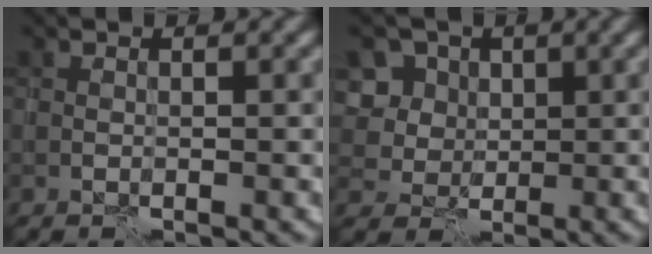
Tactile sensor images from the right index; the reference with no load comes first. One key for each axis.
{"total": 8.6, "fx": 3.3, "fy": 7.1, "fz": 3.5, "tx": -0.077, "ty": 0.023, "tz": 0.039}